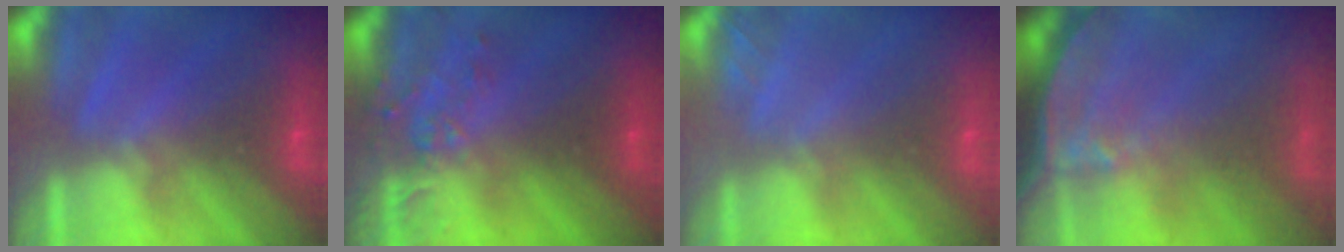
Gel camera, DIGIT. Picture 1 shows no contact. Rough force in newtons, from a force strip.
{"total": 4.0}
{"total": 2.1}
{"total": 7.4}